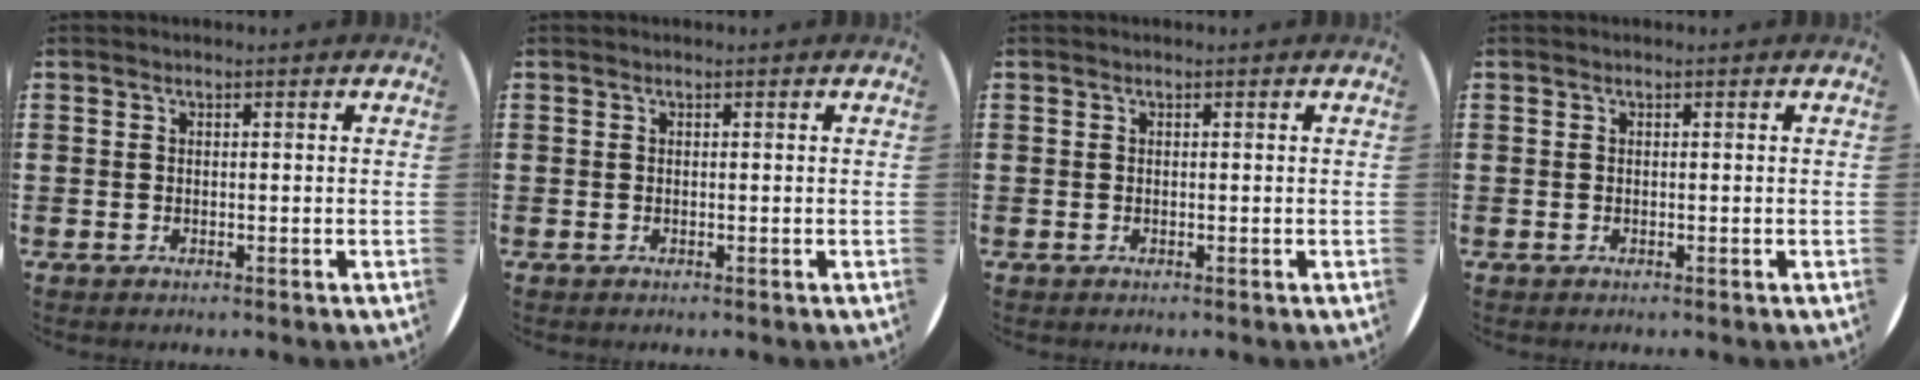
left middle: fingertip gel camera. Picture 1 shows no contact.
{"total": 0.0}
{"total": 0.0}
{"total": 0.0}